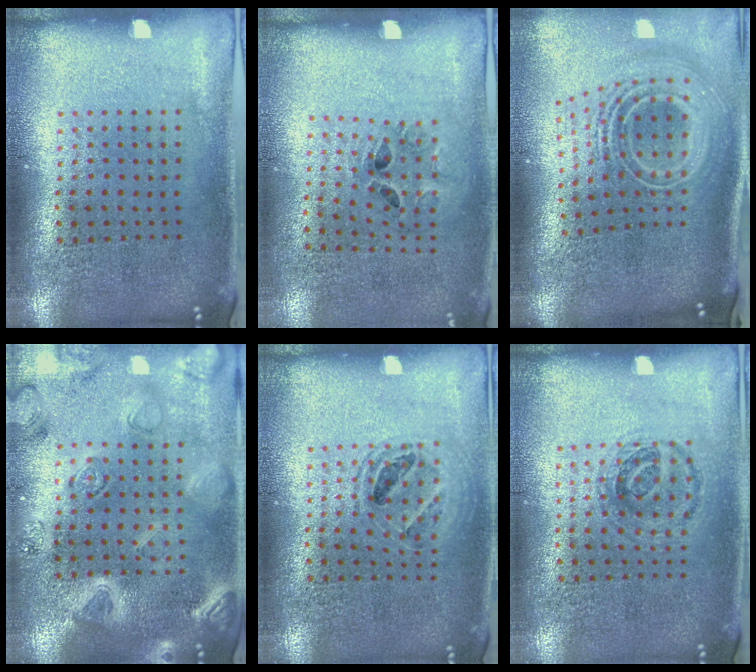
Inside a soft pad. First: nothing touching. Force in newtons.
{"total": 1.3, "press": 0.7, "slide": 1.1}
{"total": 2.9, "press": 1.9, "slide": 2.1}
{"total": 3.1, "press": 3.0, "slide": 0.8}
{"total": 1.3, "press": 1.2, "slide": 0.5}
{"total": 0.9, "press": 0.8, "slide": 0.3}